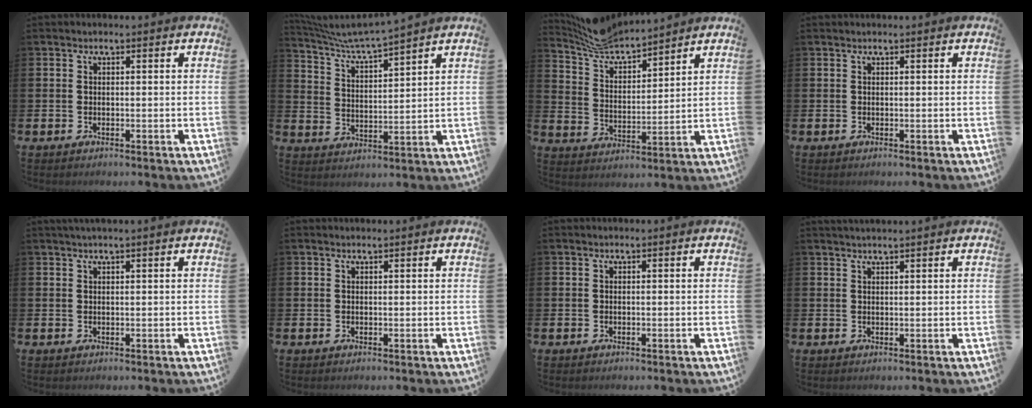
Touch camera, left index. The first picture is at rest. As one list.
[{"total": 5.7, "force": [5.5, 0.0, 1.5], "torque": [-0.058, -0.040, 0.093]}, {"total": 6.8, "force": [6.6, 1.2, 1.3], "torque": [-0.060, -0.040, 0.118]}, {"total": 0.0}, {"total": 1.1, "force": [0.9, -0.2, 0.6], "torque": [-0.016, 0.004, 0.017]}, {"total": 0.5, "force": [0.5, 0.0, 0.0], "torque": [-0.001, -0.001, 0.010]}, {"total": 0.0}, {"total": 1.3, "force": [1.2, -0.2, 0.1], "torque": [-0.002, -0.003, 0.023]}]